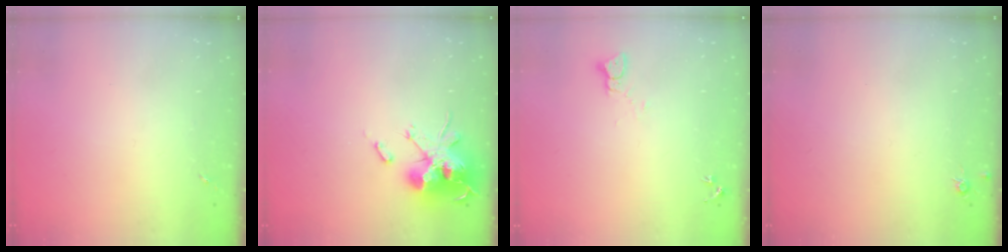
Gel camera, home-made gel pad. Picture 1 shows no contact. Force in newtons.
{"total": 18.5, "press": 18.5, "slide": 0.1}
{"total": 2.2, "press": 2.2, "slide": 0.2}
{"total": 4.4, "press": 4.3, "slide": 0.5}